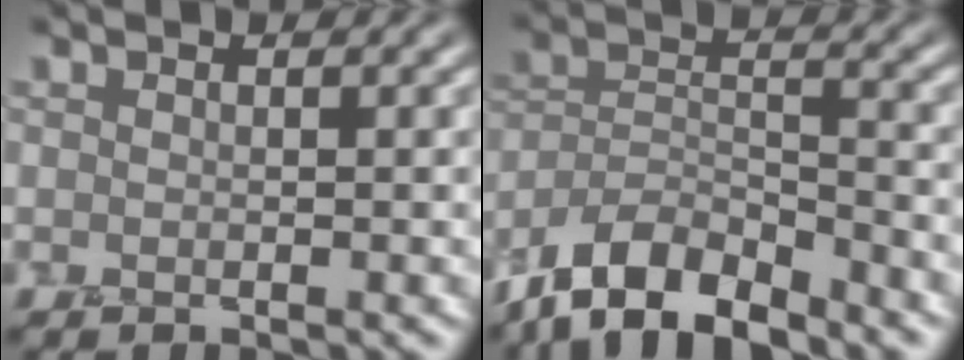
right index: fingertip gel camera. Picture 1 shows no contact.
{"total": 8.2, "force": [-6.4, 3.0, 4.1], "torque": [-0.068, 0.000, -0.126]}